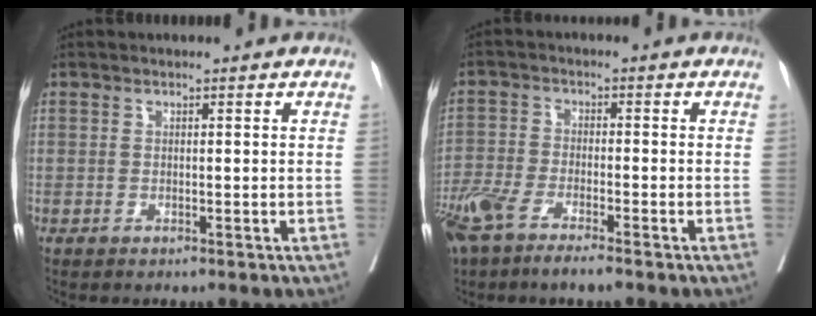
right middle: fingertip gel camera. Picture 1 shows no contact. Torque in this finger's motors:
{"motor_torque": [1.23, -0.91, 0.19, 0.13]}